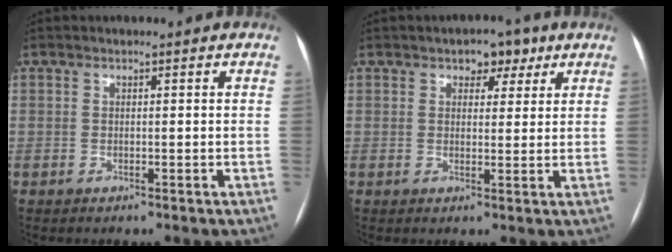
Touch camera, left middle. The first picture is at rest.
{"total": 4.0, "force": [2.3, 2.5, 2.0], "torque": [-0.019, 0.011, 0.031]}